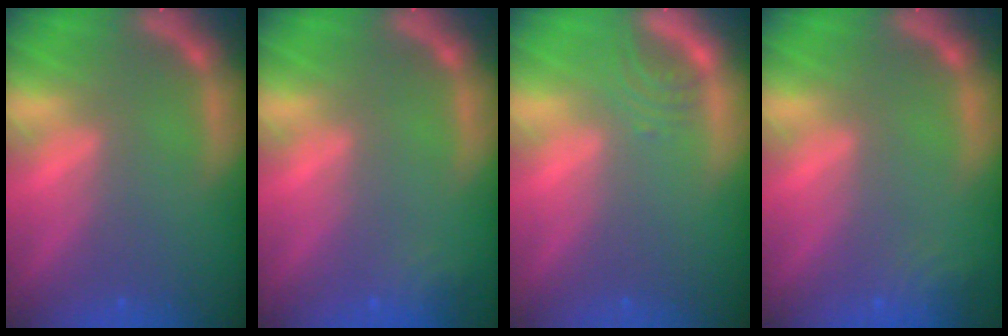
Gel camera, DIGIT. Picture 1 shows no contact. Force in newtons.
{"total": 1.9}
{"total": 2.0}
{"total": 2.4}